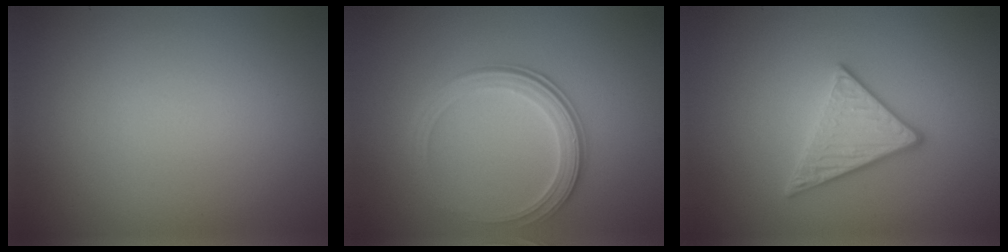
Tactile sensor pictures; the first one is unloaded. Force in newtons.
{"total": 2.8, "press": 2.2, "slide": 1.8}
{"total": 3.0, "press": 2.9, "slide": 0.6}